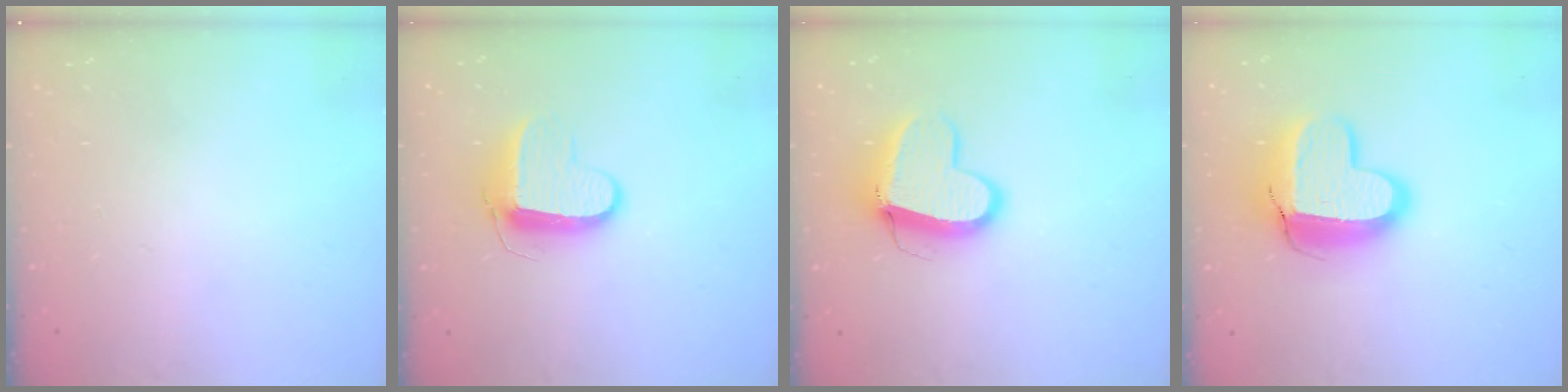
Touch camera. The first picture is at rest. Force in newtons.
{"total": 9.7, "press": 9.7, "slide": 0.4}
{"total": 11.6, "press": 11.6, "slide": 1.2}
{"total": 14.1, "press": 14.1, "slide": 1.1}